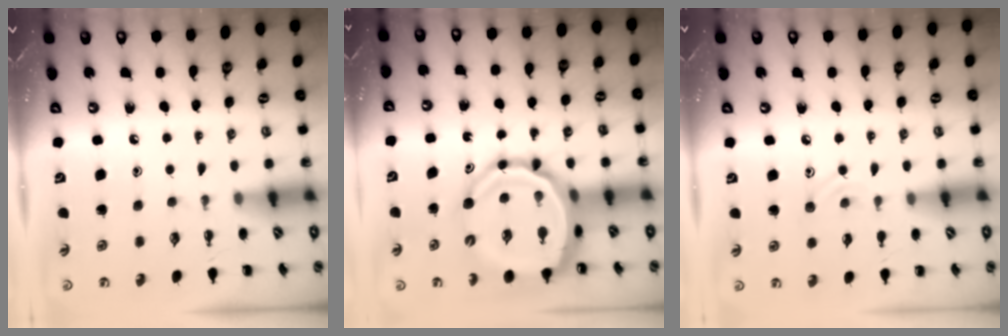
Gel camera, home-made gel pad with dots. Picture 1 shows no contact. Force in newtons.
{"total": 16.8, "press": 16.2, "slide": 4.3}
{"total": 8.3, "press": 7.9, "slide": 2.3}